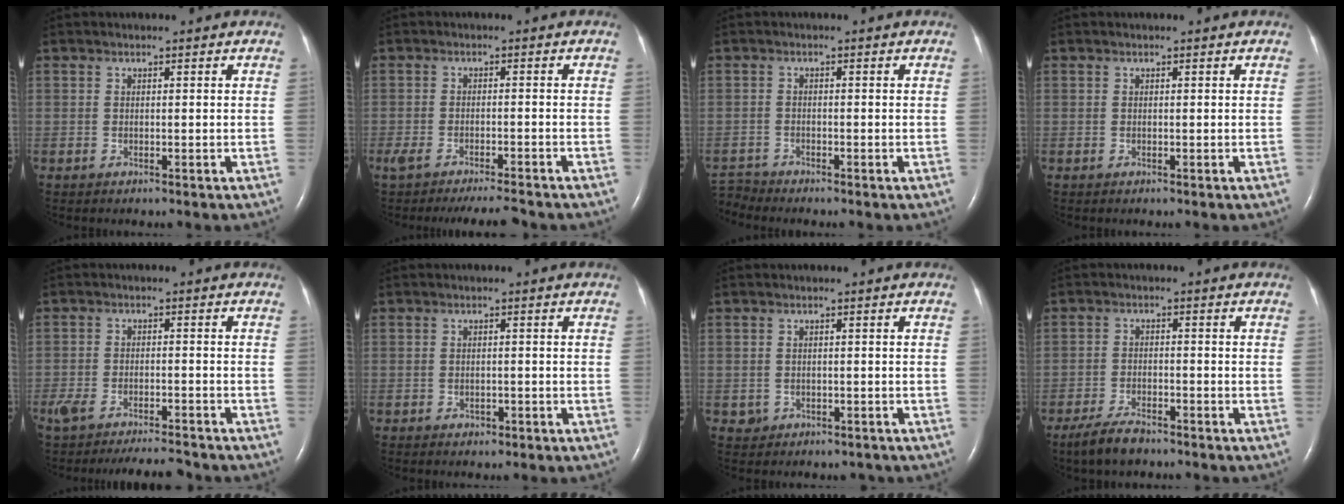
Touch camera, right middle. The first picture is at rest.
{"total": 8.2, "force": [-7.3, 0.8, 3.7], "torque": [-0.059, -0.010, -0.110]}
{"total": 2.9, "force": [-2.8, -0.4, -0.6], "torque": [0.008, -0.015, -0.052]}
{"total": 0.0}
{"total": 10.5, "force": [-9.4, 2.0, 4.3], "torque": [-0.079, -0.002, -0.138]}
{"total": 1.3, "force": [-0.7, 0.8, 0.6], "torque": [-0.011, 0.001, -0.004]}
{"total": 2.0, "force": [-0.8, 1.8, 0.3], "torque": [-0.008, 0.008, -0.004]}
{"total": 4.8, "force": [-3.8, 1.3, 2.6], "torque": [-0.062, -0.007, -0.069]}